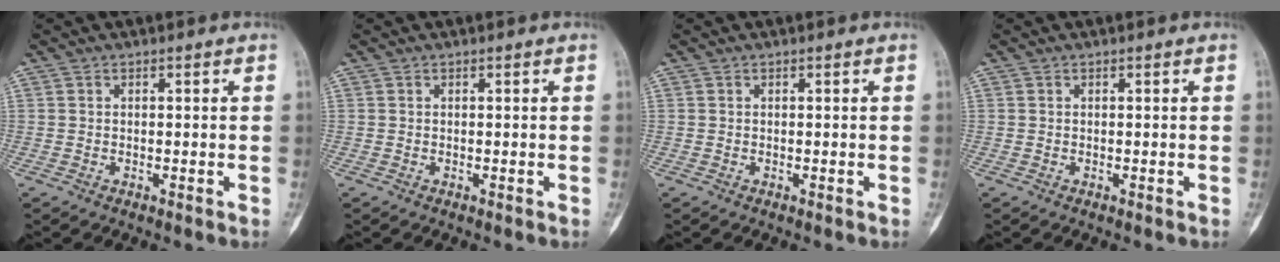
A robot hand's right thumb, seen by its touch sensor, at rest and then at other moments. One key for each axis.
{"total": 0.0}
{"total": 0.0}
{"total": 0.0}